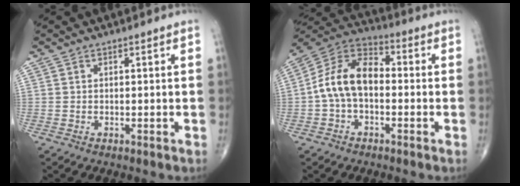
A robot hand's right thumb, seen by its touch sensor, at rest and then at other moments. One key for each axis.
{"total": 12.0, "fx": -1.0, "fy": 7.6, "fz": 9.3, "tx": -0.161, "ty": 0.038, "tz": -0.031}